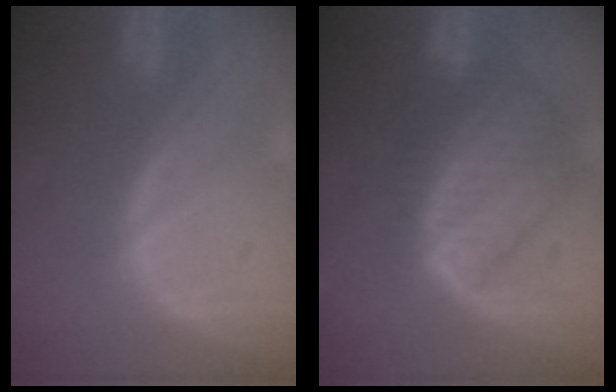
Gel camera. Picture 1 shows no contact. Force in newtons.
{"total": 9.2, "press": 7.9, "slide": 4.6}